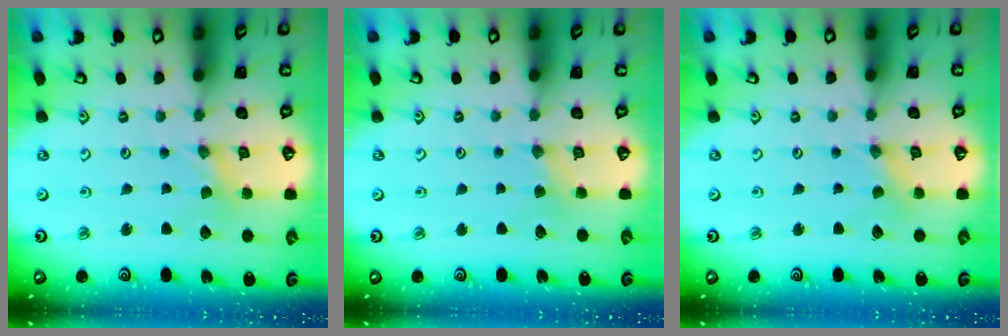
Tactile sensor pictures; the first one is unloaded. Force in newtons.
{"total": 2.1, "press": 2.0, "slide": 0.4}
{"total": 1.3, "press": 1.3, "slide": 0.2}